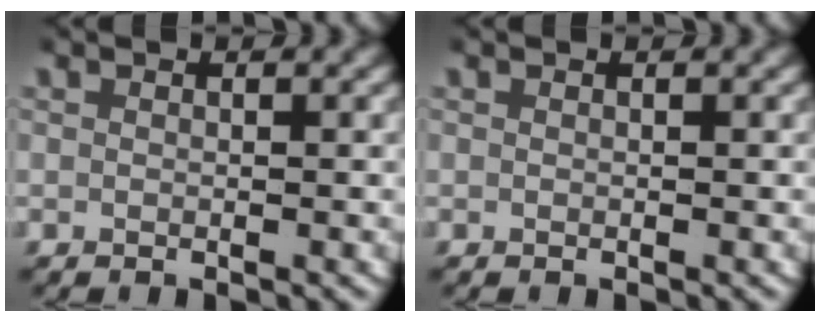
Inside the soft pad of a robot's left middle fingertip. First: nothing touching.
{"total": 0.0}